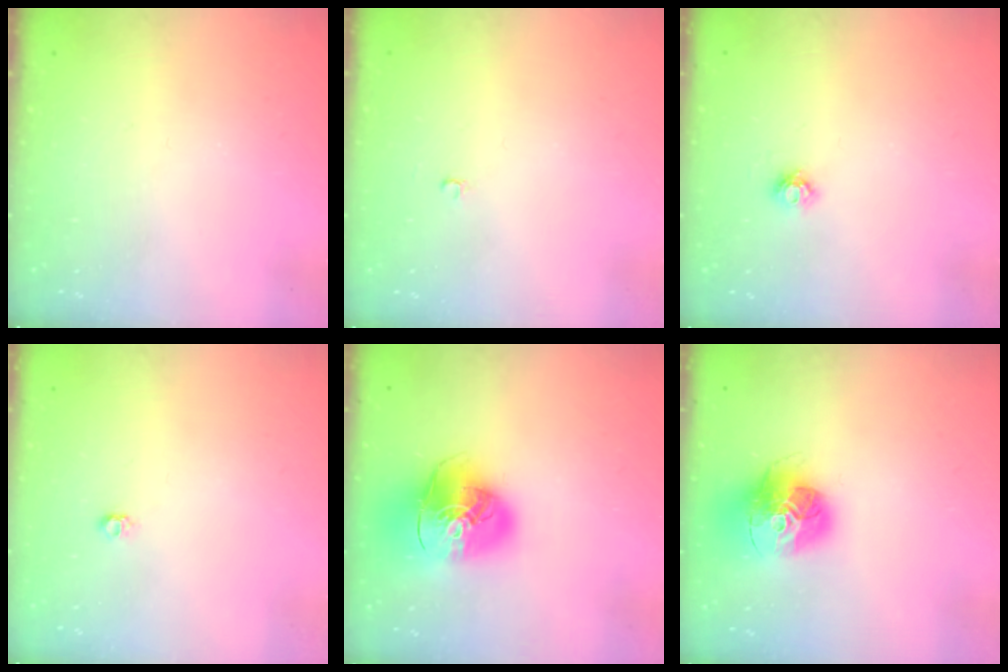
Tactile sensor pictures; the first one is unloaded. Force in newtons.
{"total": 2.1, "press": 2.1, "slide": 0.2}
{"total": 4.3, "press": 4.3, "slide": 0.6}
{"total": 3.7, "press": 3.7, "slide": 0.4}
{"total": 16.7, "press": 16.5, "slide": 2.0}
{"total": 16.5, "press": 16.4, "slide": 1.5}